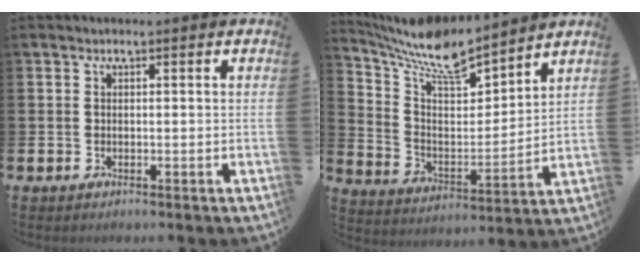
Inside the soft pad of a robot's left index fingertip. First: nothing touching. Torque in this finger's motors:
{"motor_torque": [1.07, -1.07, 0.22, 0.16]}